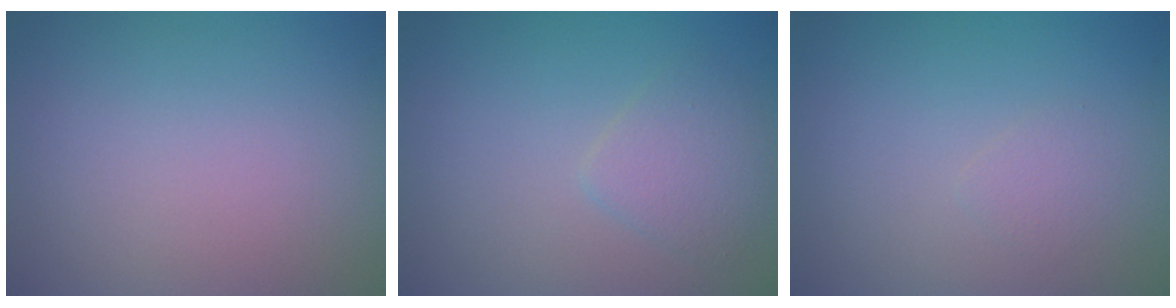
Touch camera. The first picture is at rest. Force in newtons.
{"total": 2.1, "press": 2.1, "slide": 0.1}
{"total": 0.8, "press": 0.8, "slide": 0.0}